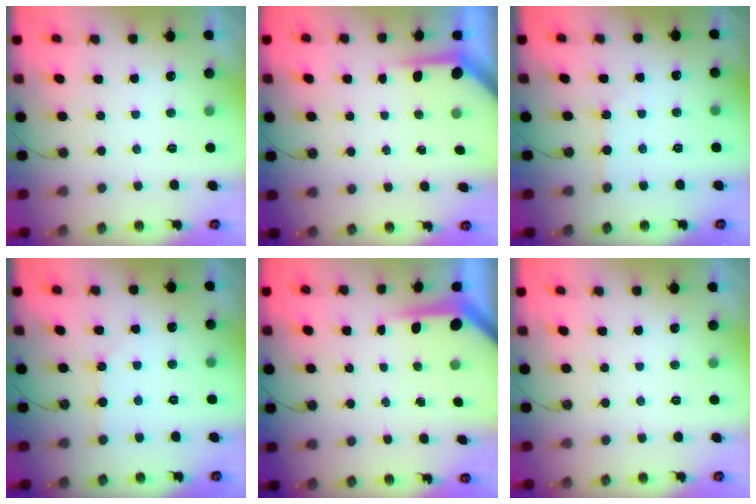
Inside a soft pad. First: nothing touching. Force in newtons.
{"total": 3.9, "press": 3.8, "slide": 0.4}
{"total": 2.1, "press": 2.1, "slide": 0.4}
{"total": 2.3, "press": 2.3, "slide": 0.3}
{"total": 4.6, "press": 4.6, "slide": 0.4}
{"total": 0.0}